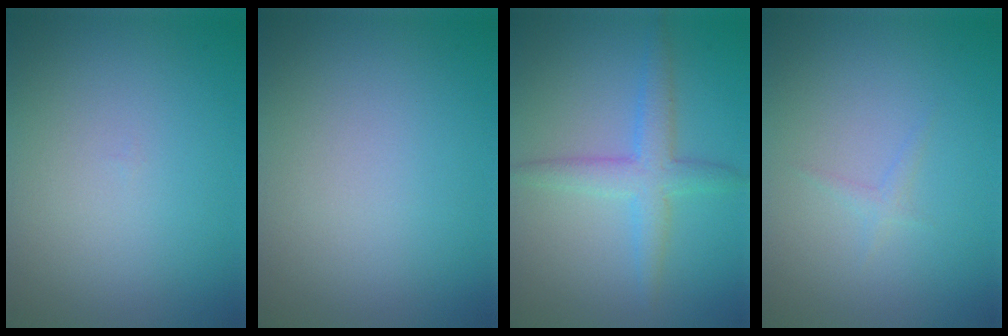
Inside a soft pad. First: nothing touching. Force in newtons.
{"total": 0.0}
{"total": 3.3, "press": 3.3, "slide": 0.1}
{"total": 0.7, "press": 0.7, "slide": 0.0}